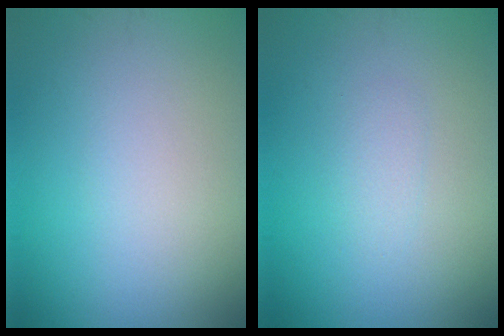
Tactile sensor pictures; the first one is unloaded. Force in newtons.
{"total": 1.0, "press": 1.0, "slide": 0.1}